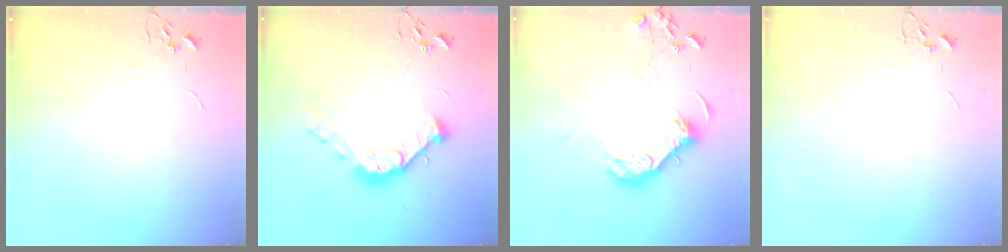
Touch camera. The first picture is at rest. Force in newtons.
{"total": 15.3, "press": 15.2, "slide": 1.9}
{"total": 14.1, "press": 14.1, "slide": 1.3}
{"total": 0.0}